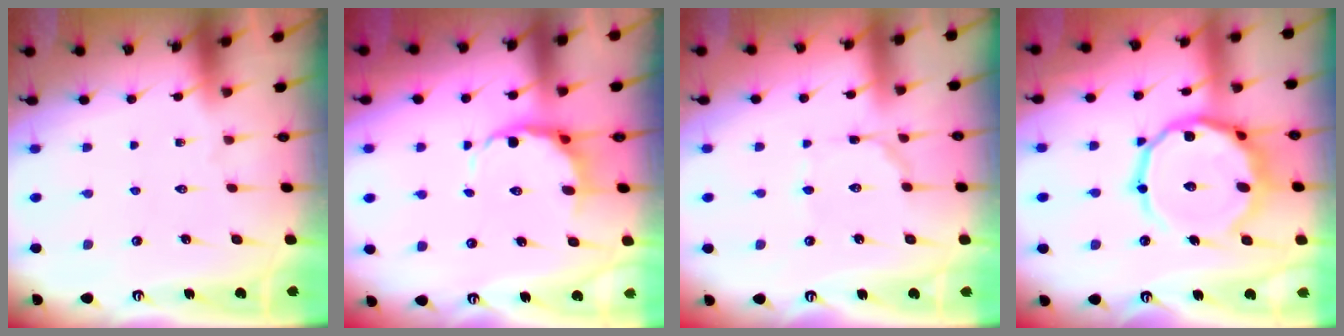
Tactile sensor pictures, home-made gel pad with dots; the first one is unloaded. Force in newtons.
{"total": 6.2, "press": 5.7, "slide": 2.5}
{"total": 2.2, "press": 2.2, "slide": 0.2}
{"total": 16.4, "press": 16.3, "slide": 1.9}